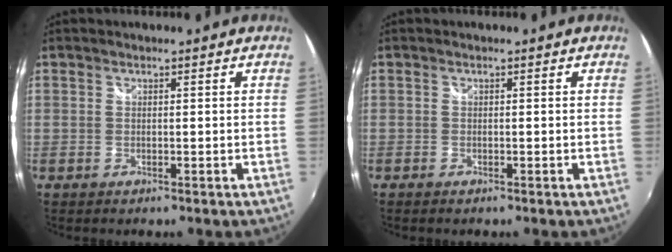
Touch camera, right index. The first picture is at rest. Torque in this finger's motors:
{"motor_torque": [-0.02, 0.00, -0.05, 0.01]}